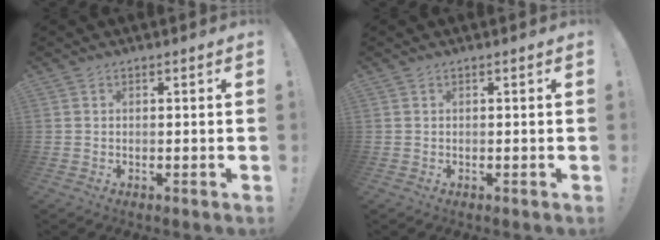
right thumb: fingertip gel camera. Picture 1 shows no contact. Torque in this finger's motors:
{"motor_torque": [0.10, 0.01, -0.13, 0.02, 0.03]}